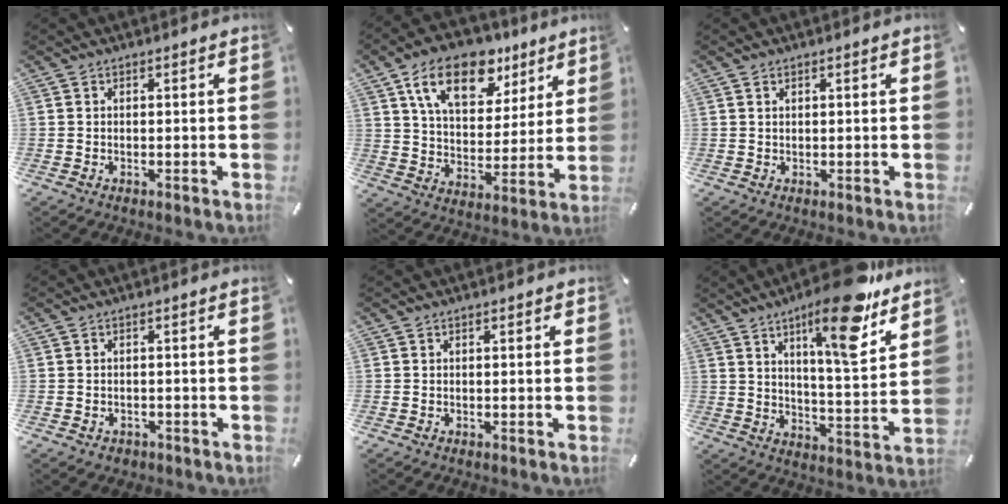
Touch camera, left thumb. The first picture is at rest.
{"total": 17.1, "force": [10.0, 10.0, 9.5], "torque": [-0.158, -0.037, 0.176]}
{"total": 0.6, "force": [0.3, 0.3, 0.4], "torque": [-0.007, 0.002, 0.005]}
{"total": 1.5, "force": [-0.8, 1.3, 0.3], "torque": [-0.005, 0.006, -0.019]}
{"total": 0.0}
{"total": 16.9, "force": [11.3, 4.0, 12.0], "torque": [-0.184, -0.070, 0.176]}